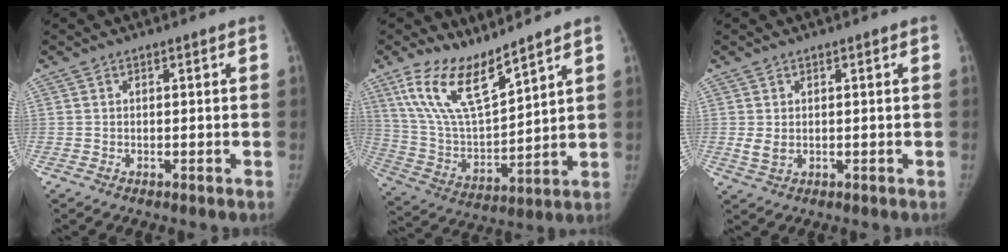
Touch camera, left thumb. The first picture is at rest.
{"total": 14.6, "force": [10.6, 4.3, 9.1], "torque": [-0.156, -0.062, 0.221]}
{"total": 2.3, "force": [0.1, 1.7, 1.6], "torque": [-0.029, -0.008, 0.009]}